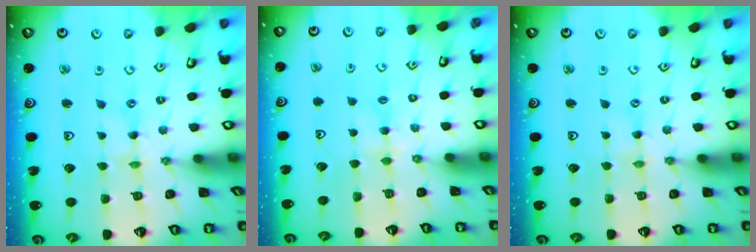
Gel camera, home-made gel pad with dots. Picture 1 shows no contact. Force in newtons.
{"total": 3.7, "press": 3.7, "slide": 0.6}
{"total": 1.3, "press": 1.2, "slide": 0.3}